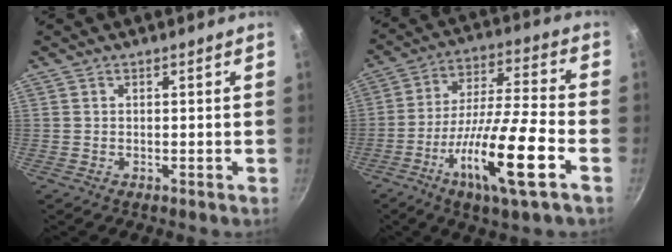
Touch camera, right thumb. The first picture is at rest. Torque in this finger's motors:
{"motor_torque": [0.73, 0.00, 2.11, -0.68, 0.21]}